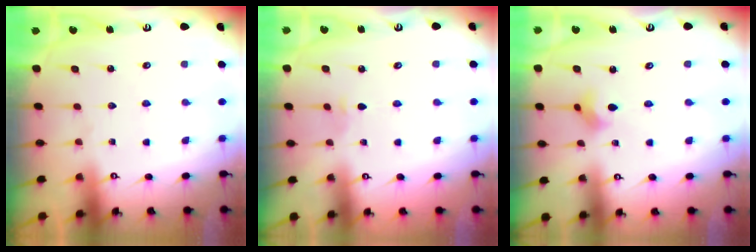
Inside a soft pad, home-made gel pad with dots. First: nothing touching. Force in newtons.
{"total": 2.8, "press": 2.7, "slide": 0.7}
{"total": 3.4, "press": 3.3, "slide": 0.6}